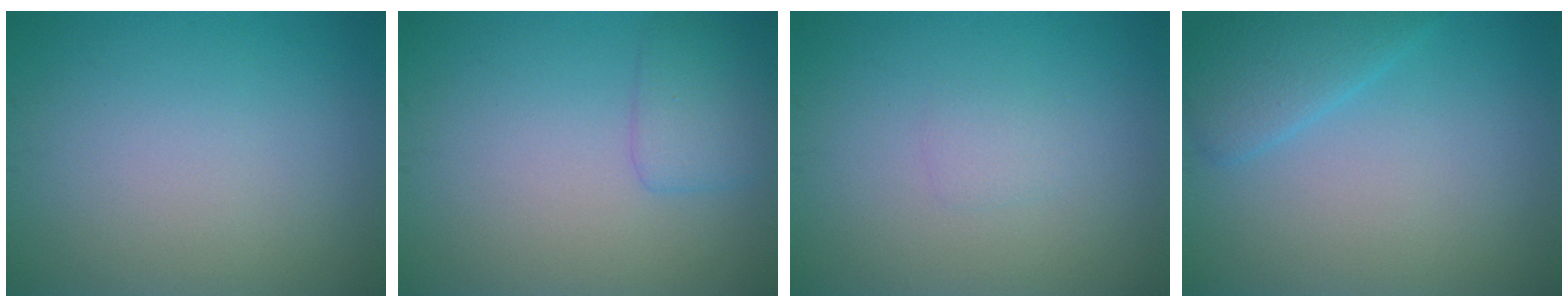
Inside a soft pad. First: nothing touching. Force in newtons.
{"total": 2.3, "press": 2.3, "slide": 0.1}
{"total": 0.9, "press": 0.9, "slide": 0.1}
{"total": 2.8, "press": 2.8, "slide": 0.2}